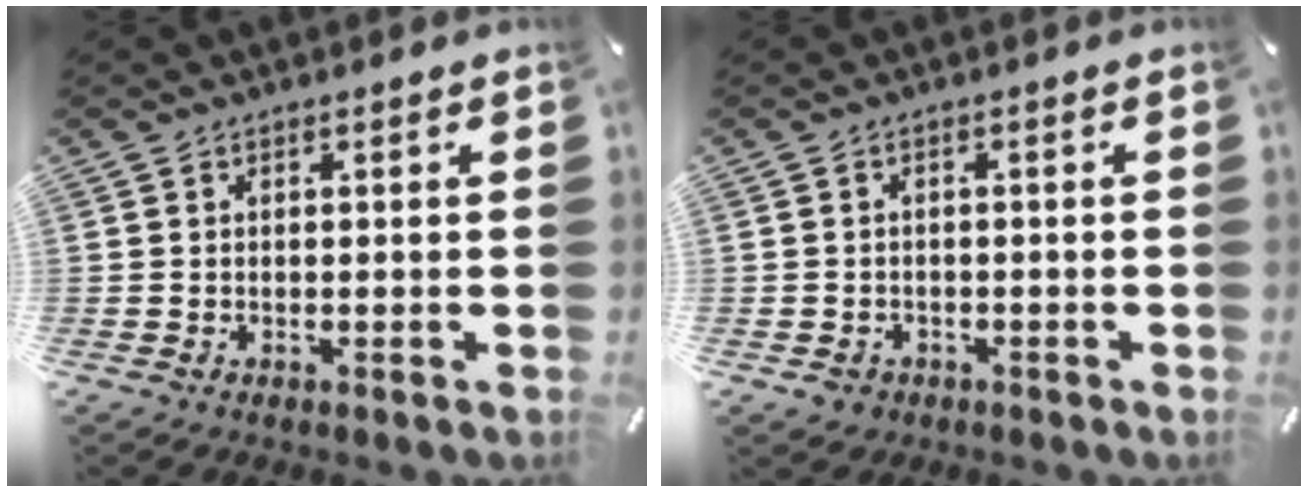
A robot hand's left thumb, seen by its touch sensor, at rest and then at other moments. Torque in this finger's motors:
{"motor_torque": [0.26, 0.29, -0.02, 0.03, 0.01]}